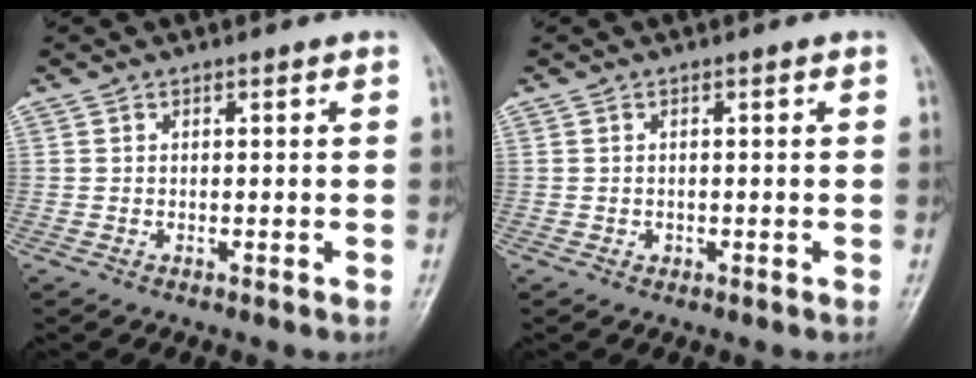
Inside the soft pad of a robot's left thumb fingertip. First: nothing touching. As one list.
[{"total": 0.6, "force": [-0.1, 0.5, 0.2], "torque": [0.000, 0.002, -0.002]}]